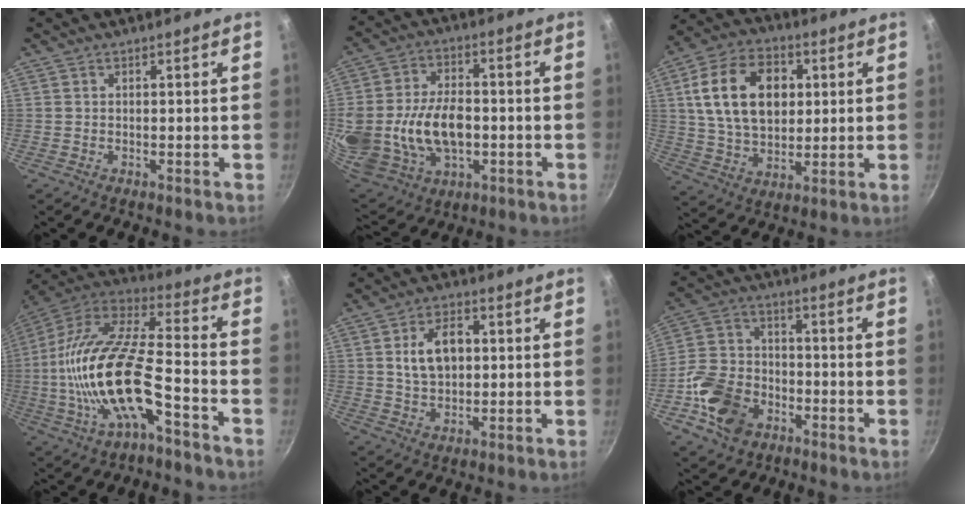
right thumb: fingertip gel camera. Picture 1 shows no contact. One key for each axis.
{"total": 21.4, "fx": -2.1, "fy": 14.7, "fz": 15.3, "tx": -0.312, "ty": 0.020, "tz": -0.021}
{"total": 18.1, "fx": 3.9, "fy": 12.4, "fz": 12.6, "tx": -0.199, "ty": 0.003, "tz": 0.067}
{"total": 23.0, "fx": -7.0, "fy": 8.7, "fz": 20.0, "tx": -0.383, "ty": 0.038, "tz": -0.141}
{"total": 9.1, "fx": 1.4, "fy": 5.9, "fz": 6.7, "tx": -0.096, "ty": 0.007, "tz": 0.024}
{"total": 13.8, "fx": -5.7, "fy": 10.0, "fz": 7.6, "tx": -0.130, "ty": 0.038, "tz": -0.112}